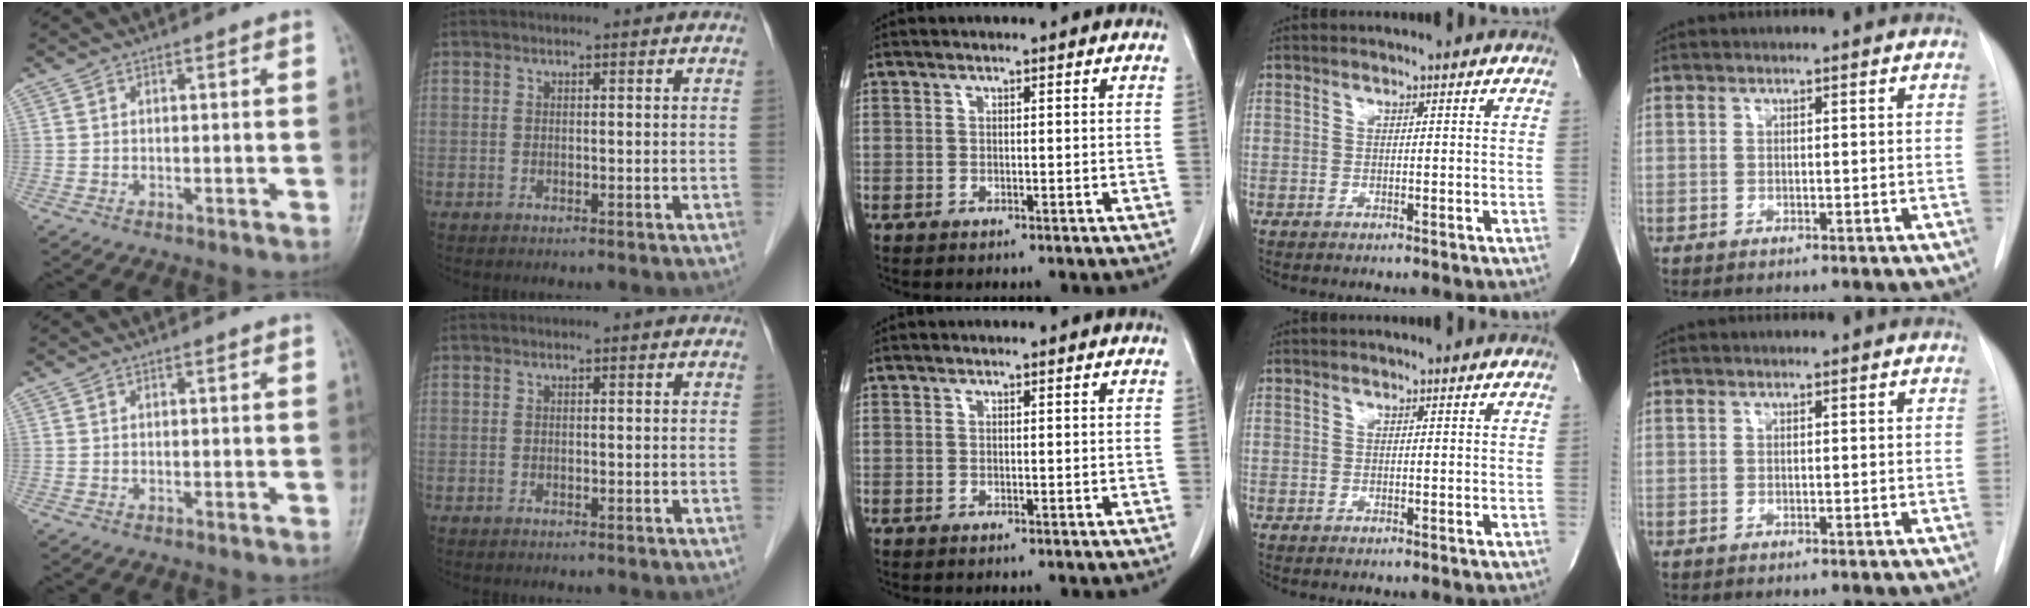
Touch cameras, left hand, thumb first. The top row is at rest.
{}